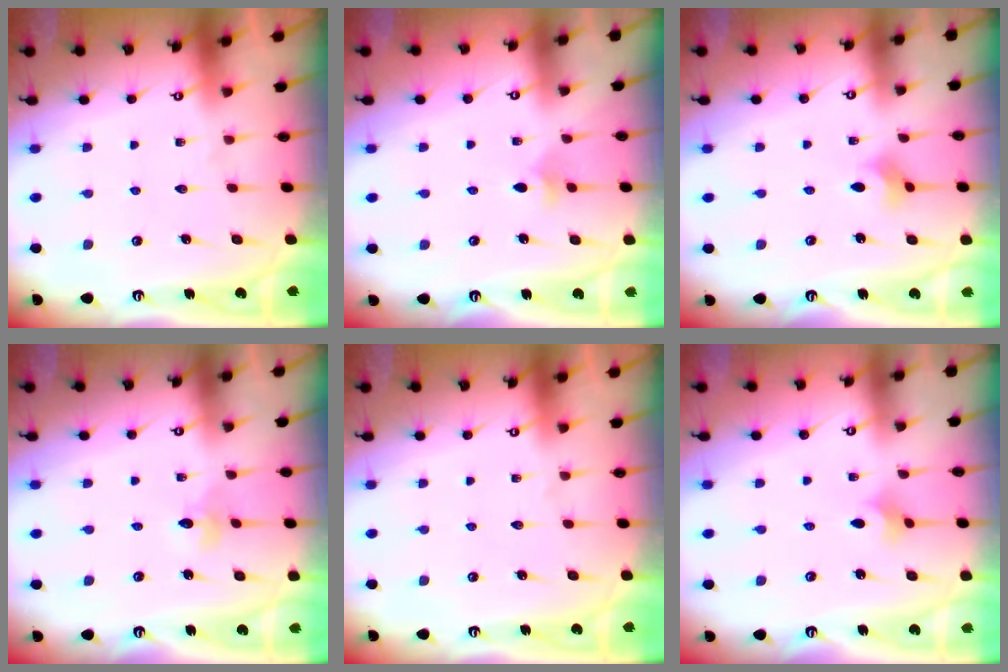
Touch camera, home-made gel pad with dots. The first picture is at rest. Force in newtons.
{"total": 4.1, "press": 4.0, "slide": 1.0}
{"total": 2.8, "press": 2.8, "slide": 0.7}
{"total": 3.6, "press": 3.5, "slide": 0.4}
{"total": 0.0}
{"total": 2.3, "press": 2.2, "slide": 0.5}